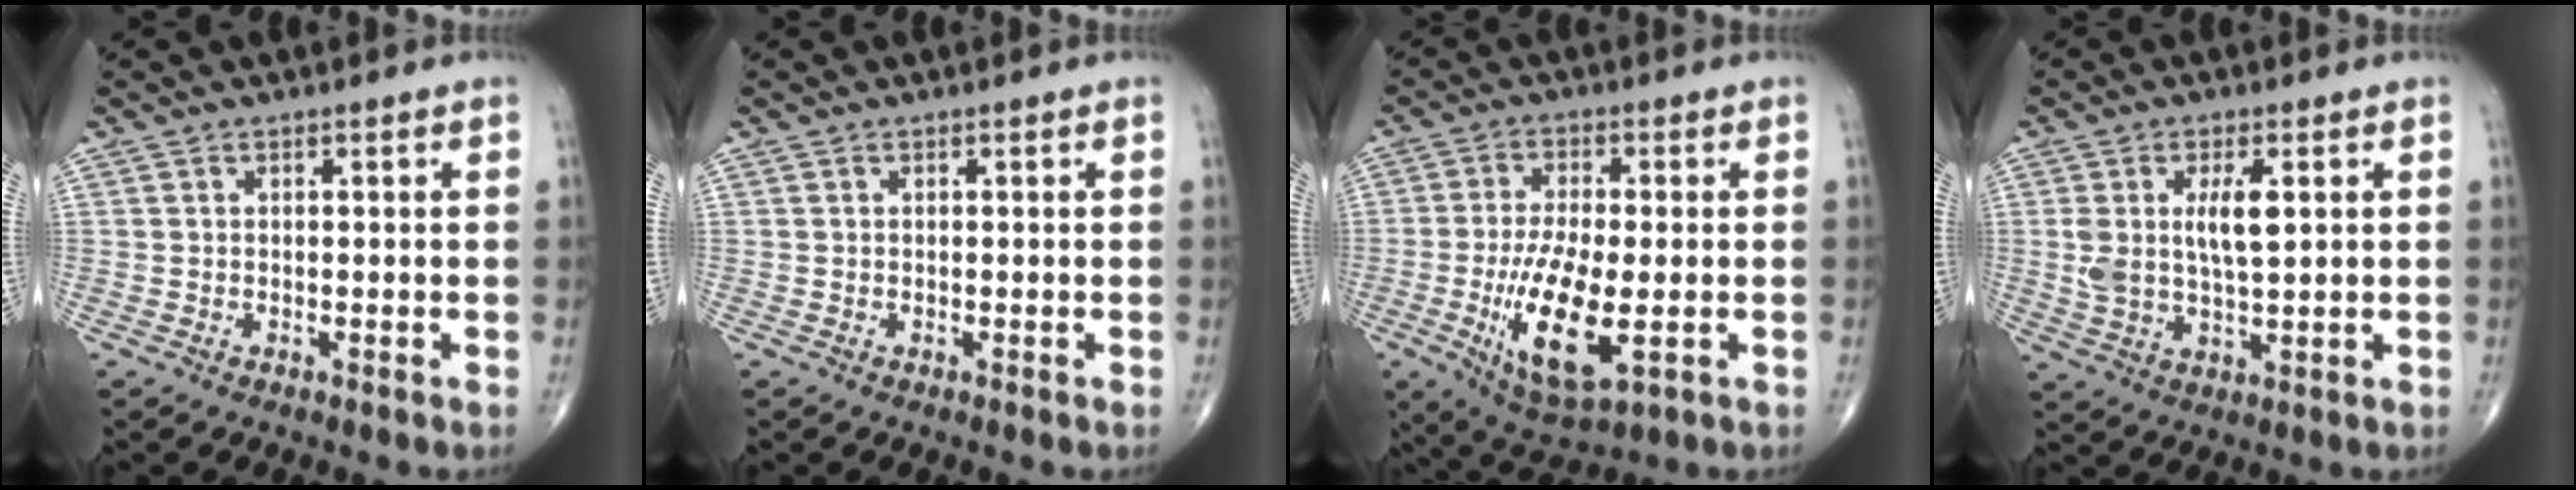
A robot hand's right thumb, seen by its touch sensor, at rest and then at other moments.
{"total": 0.0}
{"total": 13.8, "force": [-3.1, 5.1, 12.4], "torque": [-0.233, -0.013, -0.047]}
{"total": 8.0, "force": [1.8, 3.1, 7.1], "torque": [-0.136, -0.004, 0.039]}